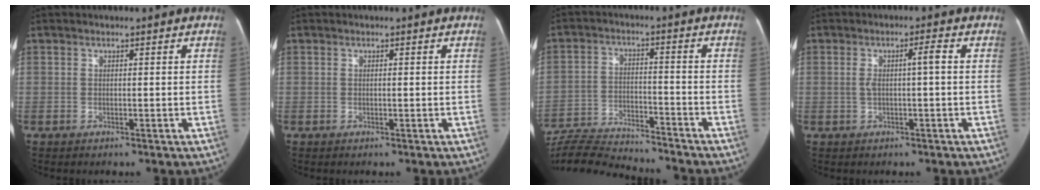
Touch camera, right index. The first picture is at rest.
{"total": 0.6, "force": [0.0, 0.2, 0.5], "torque": [-0.011, 0.002, 0.000]}
{"total": 15.4, "force": [-14.7, 1.2, 4.4], "torque": [-0.084, 0.005, -0.238]}
{"total": 3.4, "force": [0.1, 0.5, 3.4], "torque": [-0.064, 0.014, 0.005]}